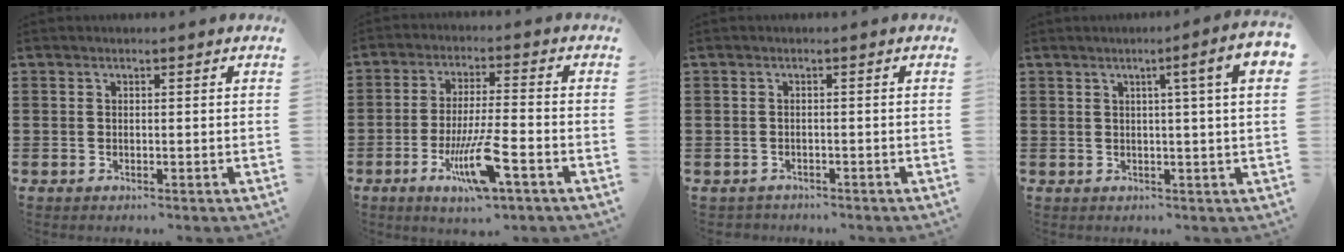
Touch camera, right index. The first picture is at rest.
{"total": 9.8, "force": [-4.4, 1.4, 8.6], "torque": [-0.168, -0.008, -0.081]}
{"total": 1.0, "force": [-0.9, 0.5, -0.1], "torque": [-0.001, 0.003, -0.021]}
{"total": 5.5, "force": [1.3, -0.2, 5.3], "torque": [-0.086, -0.014, 0.011]}